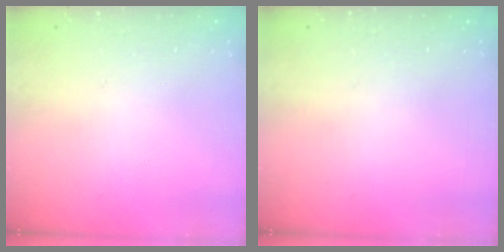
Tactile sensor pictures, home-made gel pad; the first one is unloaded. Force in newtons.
{"total": 0.0}